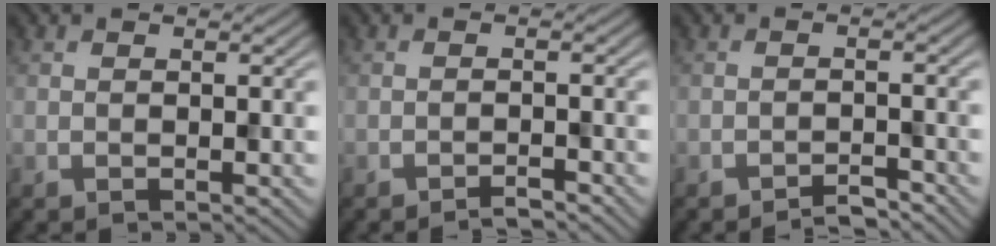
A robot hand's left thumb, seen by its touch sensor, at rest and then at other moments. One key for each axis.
{"total": 1.5, "fx": -1.4, "fy": 0.1, "fz": 0.6, "tx": -0.007, "ty": 0.004, "tz": -0.027}
{"total": 2.1, "fx": -1.9, "fy": 0.3, "fz": 0.7, "tx": -0.008, "ty": 0.005, "tz": -0.037}